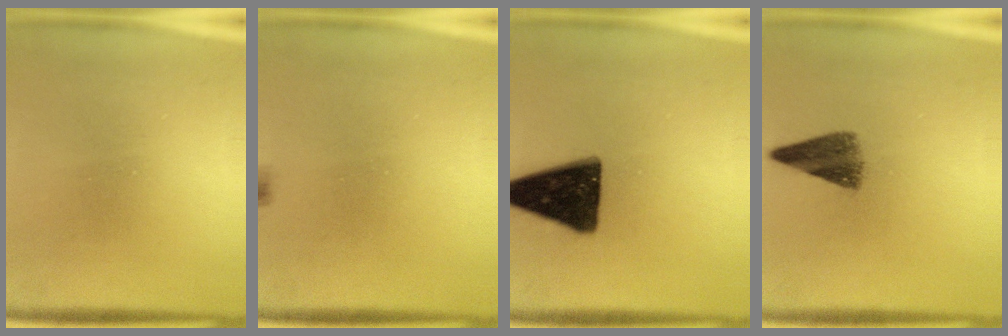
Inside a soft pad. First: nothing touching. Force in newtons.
{"total": 1.6}
{"total": 16.4}
{"total": 5.4}